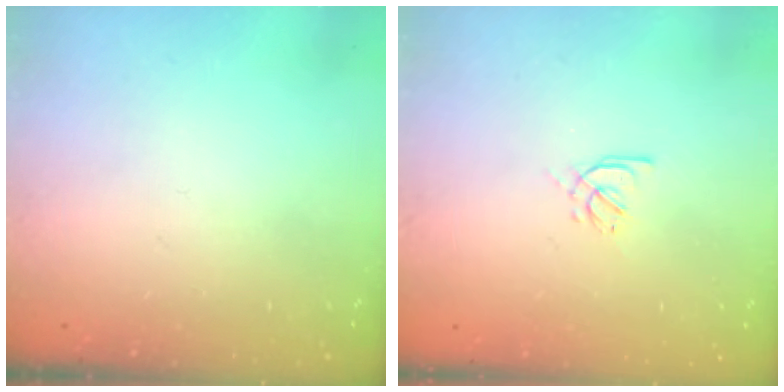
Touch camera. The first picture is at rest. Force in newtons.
{"total": 2.4, "press": 2.3, "slide": 0.6}